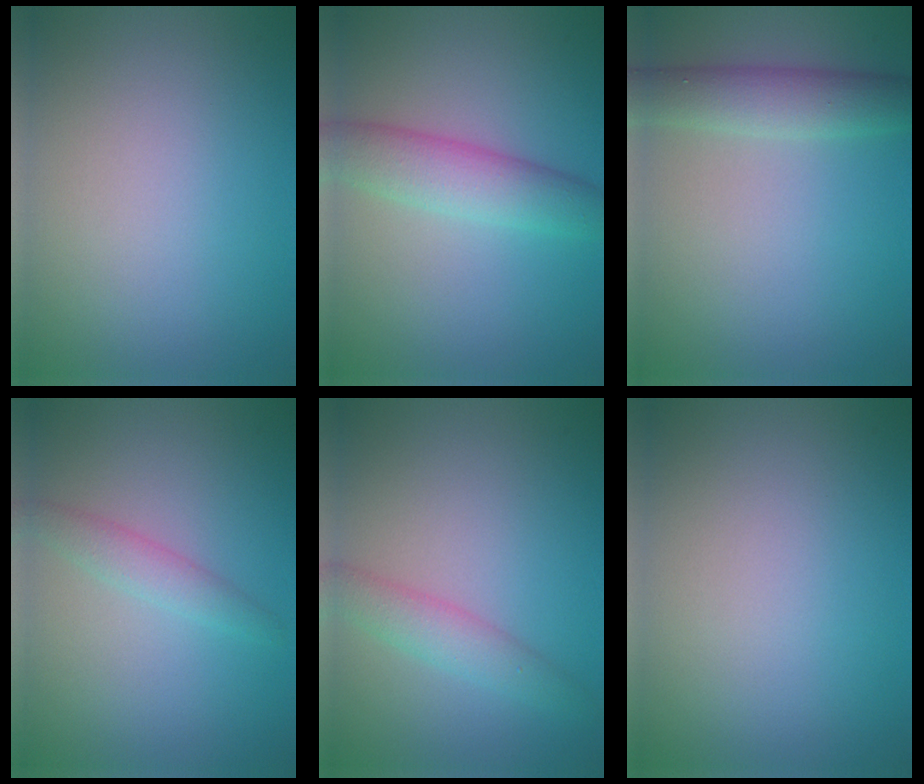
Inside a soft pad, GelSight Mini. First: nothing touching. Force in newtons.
{"total": 4.4, "press": 4.4, "slide": 0.2}
{"total": 3.8, "press": 3.8, "slide": 0.1}
{"total": 1.9, "press": 1.9, "slide": 0.1}
{"total": 2.7, "press": 2.7, "slide": 0.2}
{"total": 0.0}